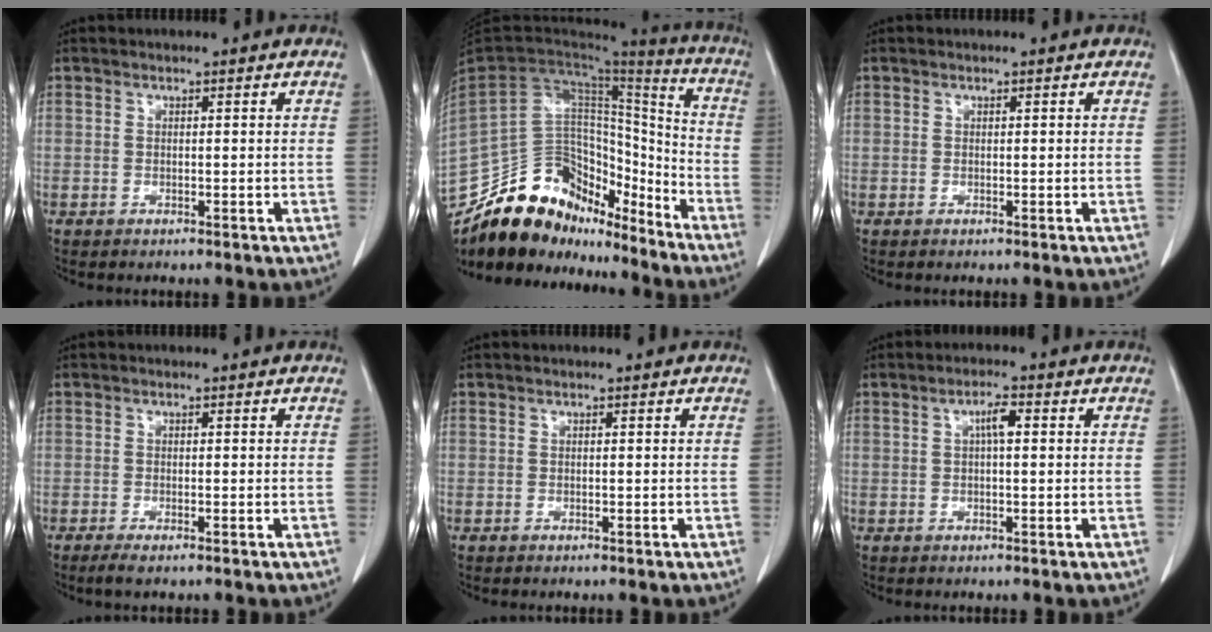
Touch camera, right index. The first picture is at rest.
{"total": 21.9, "force": [-18.2, 9.5, 7.7], "torque": [-0.159, 0.036, -0.303]}
{"total": 0.0}
{"total": 2.0, "force": [-1.4, 0.2, 1.4], "torque": [-0.026, -0.006, -0.024]}
{"total": 0.0}
{"total": 2.7, "force": [0.6, 0.5, 2.6], "torque": [-0.047, 0.005, 0.009]}